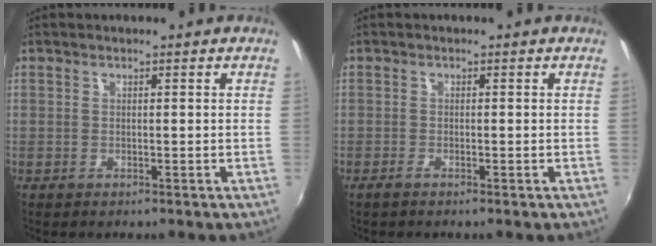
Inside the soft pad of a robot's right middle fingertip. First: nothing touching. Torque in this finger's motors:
{"motor_torque": [-0.10, -0.08, -0.01, -0.01]}